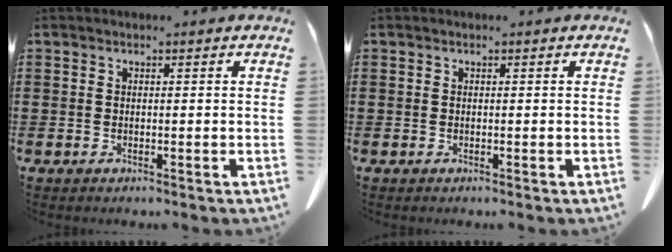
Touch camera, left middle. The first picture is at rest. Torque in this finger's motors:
{"motor_torque": [-1.02, -1.12, 0.05, 0.01]}